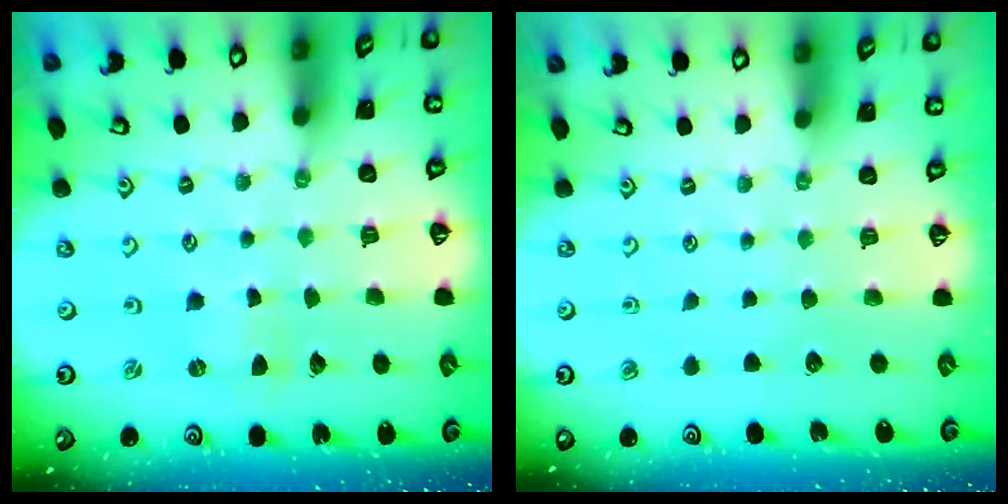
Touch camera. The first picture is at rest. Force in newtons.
{"total": 0.0}